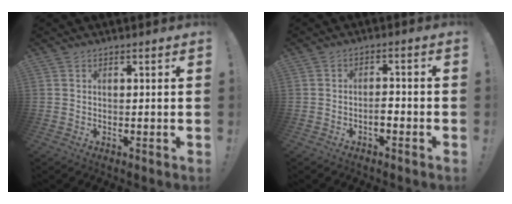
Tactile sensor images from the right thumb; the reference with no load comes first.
{"total": 3.3, "force": [-1.5, 1.4, 2.6], "torque": [-0.042, 0.005, -0.026]}